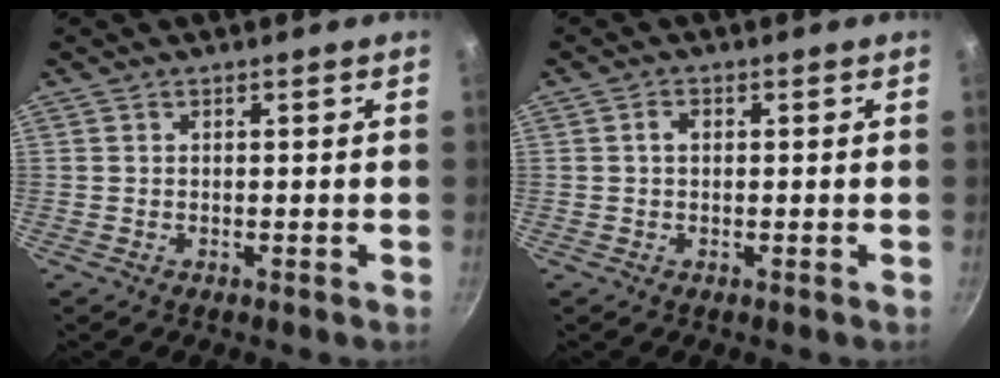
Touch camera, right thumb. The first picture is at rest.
{"total": 1.7, "force": [0.2, 1.2, 1.2], "torque": [-0.019, 0.006, 0.001]}